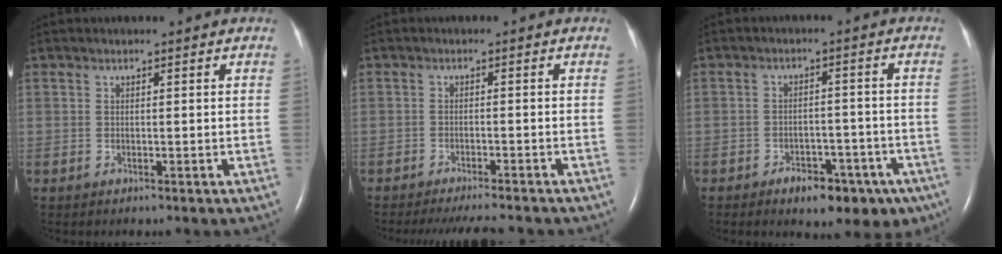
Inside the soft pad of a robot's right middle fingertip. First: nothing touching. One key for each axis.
{"total": 9.2, "fx": -8.3, "fy": 0.5, "fz": 4.0, "tx": -0.047, "ty": -0.024, "tz": -0.112}
{"total": 9.2, "fx": -6.0, "fy": 4.7, "fz": 5.2, "tx": -0.052, "ty": 0.016, "tz": -0.079}